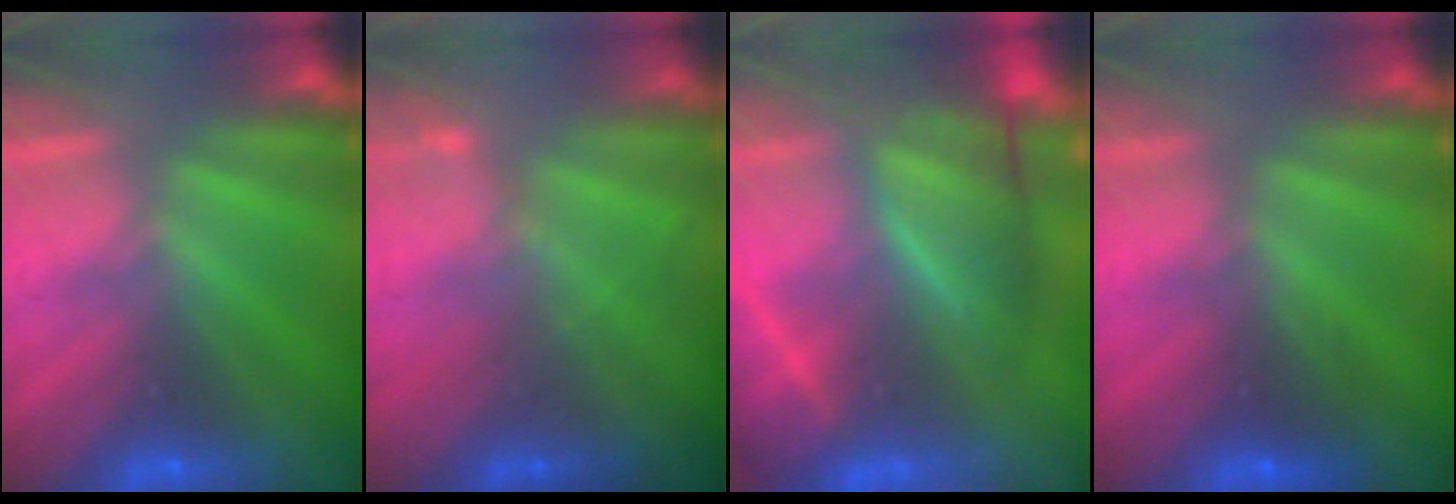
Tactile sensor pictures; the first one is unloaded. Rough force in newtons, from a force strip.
{"total": 2.0}
{"total": 9.0}
{"total": 2.4}